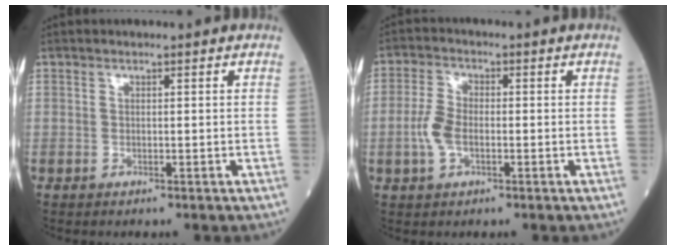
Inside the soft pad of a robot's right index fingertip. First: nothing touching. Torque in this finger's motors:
{"motor_torque": [0.08, -0.07, 0.06, 0.06]}